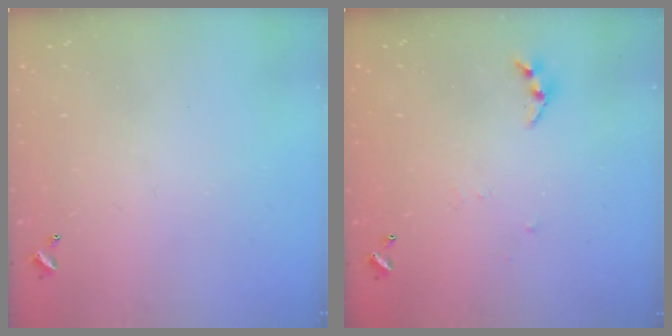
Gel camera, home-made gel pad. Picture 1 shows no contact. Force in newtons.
{"total": 6.1, "press": 6.1, "slide": 0.2}